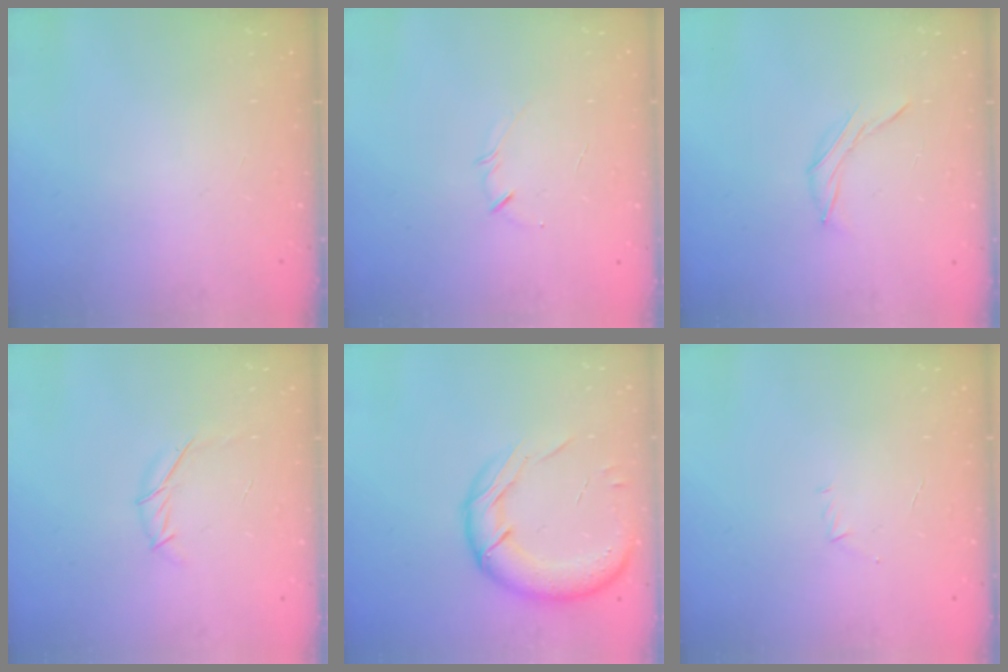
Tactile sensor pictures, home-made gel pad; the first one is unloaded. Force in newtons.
{"total": 2.1, "press": 2.1, "slide": 0.4}
{"total": 5.5, "press": 5.4, "slide": 1.2}
{"total": 5.6, "press": 5.5, "slide": 0.6}
{"total": 17.6, "press": 17.1, "slide": 4.2}
{"total": 4.3, "press": 4.1, "slide": 1.1}